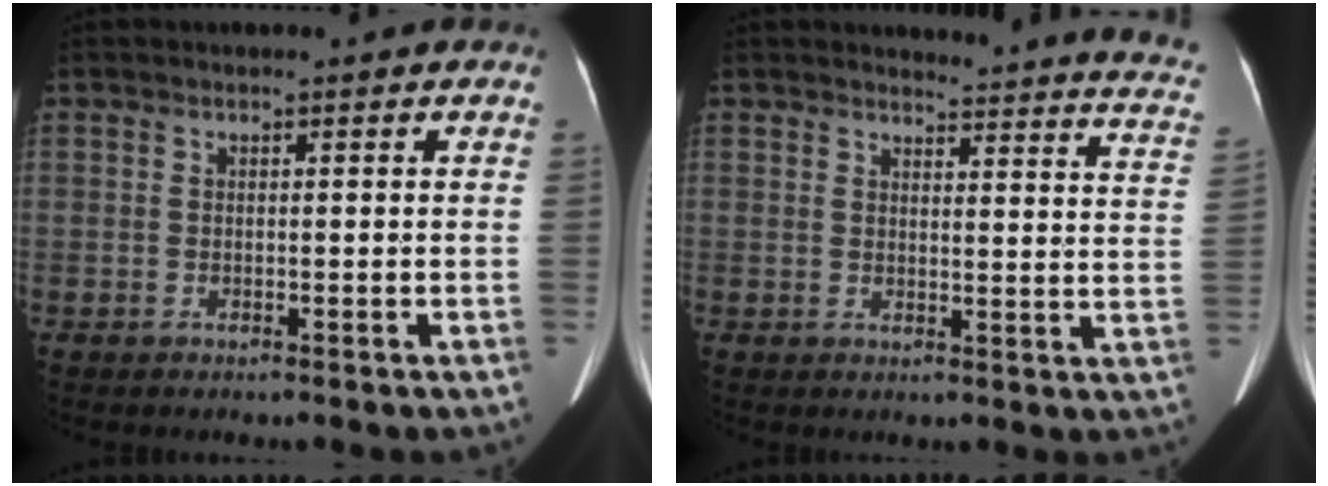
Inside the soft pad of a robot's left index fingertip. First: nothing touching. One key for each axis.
{"total": 17.3, "fx": 16.9, "fy": 1.4, "fz": 3.4, "tx": -0.017, "ty": -0.101, "tz": 0.155}